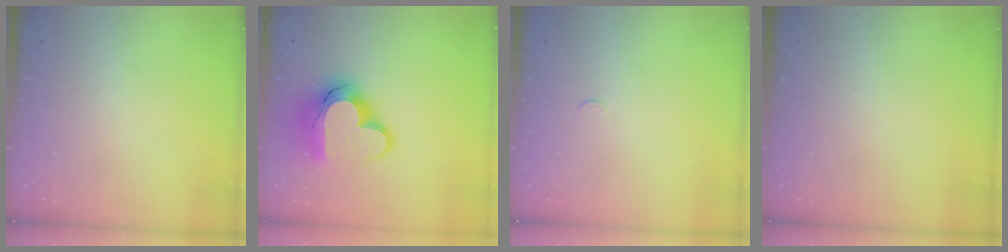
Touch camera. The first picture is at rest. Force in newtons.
{"total": 16.9, "press": 16.9, "slide": 1.3}
{"total": 2.3, "press": 2.3, "slide": 0.3}
{"total": 0.0}